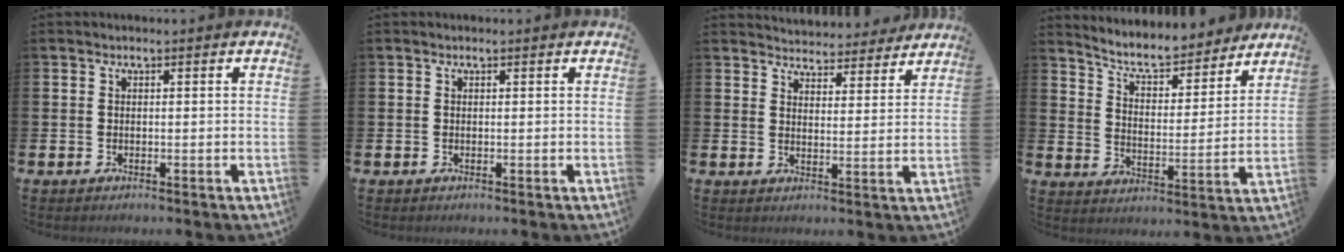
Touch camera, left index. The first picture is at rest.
{"total": 0.0}
{"total": 4.5, "force": [4.4, 0.9, -0.2], "torque": [-0.005, -0.038, 0.074]}
{"total": 7.0, "force": [6.5, 1.7, 1.9], "torque": [-0.067, -0.053, 0.108]}